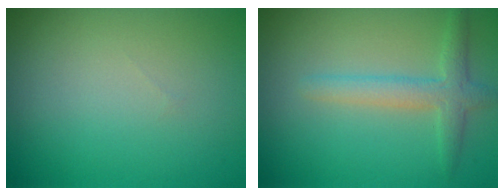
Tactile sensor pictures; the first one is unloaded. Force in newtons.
{"total": 2.8, "press": 2.8, "slide": 0.1}